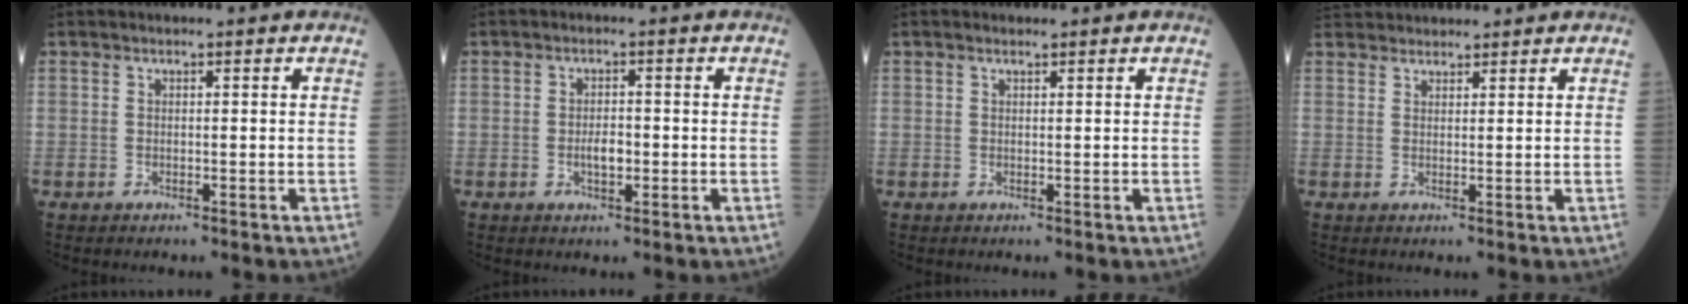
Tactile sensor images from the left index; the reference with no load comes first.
{"total": 2.5, "force": [-0.6, 1.1, 2.2], "torque": [-0.041, 0.002, -0.008]}
{"total": 0.8, "force": [0.6, 0.2, 0.4], "torque": [-0.014, 0.007, 0.012]}
{"total": 6.8, "force": [6.4, 1.5, 1.6], "torque": [-0.025, 0.038, 0.103]}